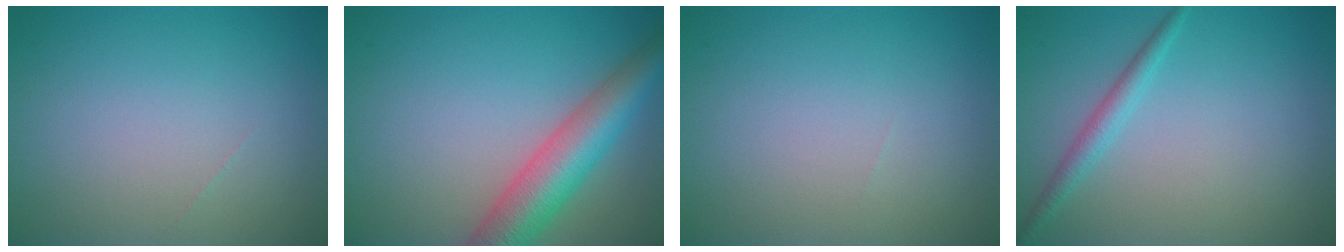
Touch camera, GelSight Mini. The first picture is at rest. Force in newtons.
{"total": 6.7, "press": 6.7, "slide": 0.2}
{"total": 0.0}
{"total": 1.8, "press": 1.8, "slide": 0.1}